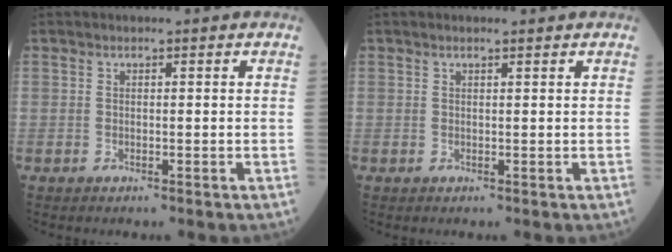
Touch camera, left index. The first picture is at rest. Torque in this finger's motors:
{"motor_torque": [-0.01, 0.06, 0.03, 0.01]}